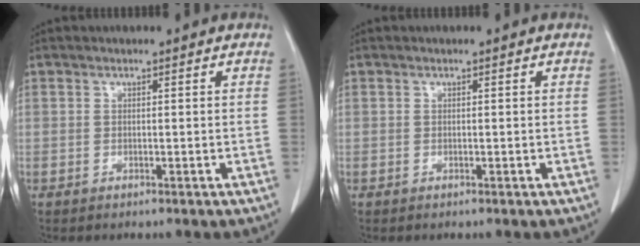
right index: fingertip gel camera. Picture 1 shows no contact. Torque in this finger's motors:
{"motor_torque": [0.00, 0.00, 0.00, 0.00]}